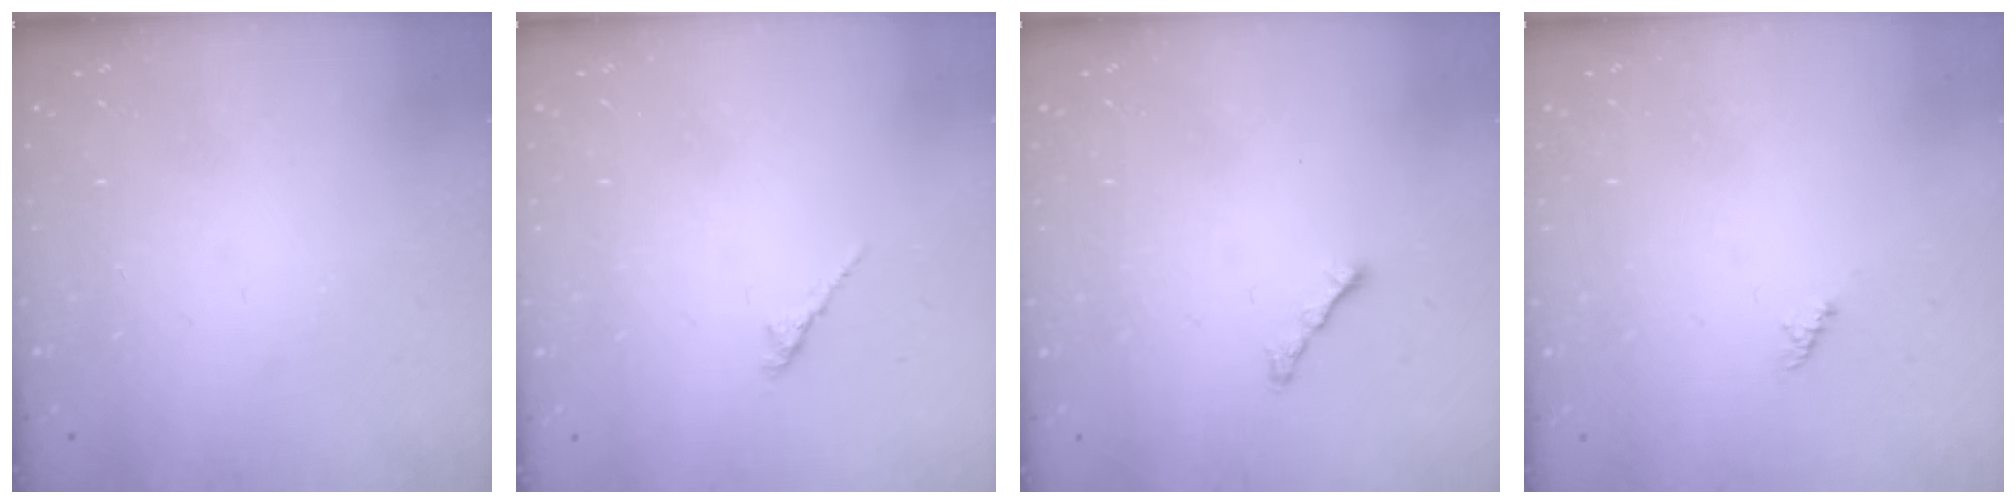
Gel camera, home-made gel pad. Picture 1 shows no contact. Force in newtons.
{"total": 2.0, "press": 2.0, "slide": 0.6}
{"total": 2.3, "press": 2.2, "slide": 0.7}
{"total": 1.1, "press": 1.1, "slide": 0.3}